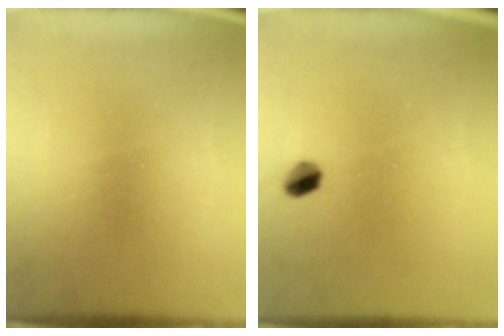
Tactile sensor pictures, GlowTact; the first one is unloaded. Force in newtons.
{"total": 2.7}